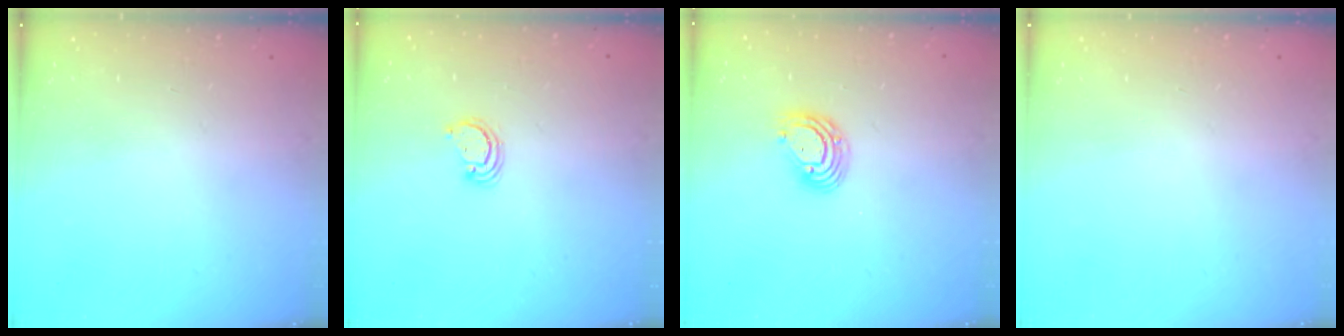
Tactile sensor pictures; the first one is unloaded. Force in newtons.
{"total": 2.6, "press": 2.6, "slide": 0.3}
{"total": 7.9, "press": 7.8, "slide": 1.5}
{"total": 0.0}